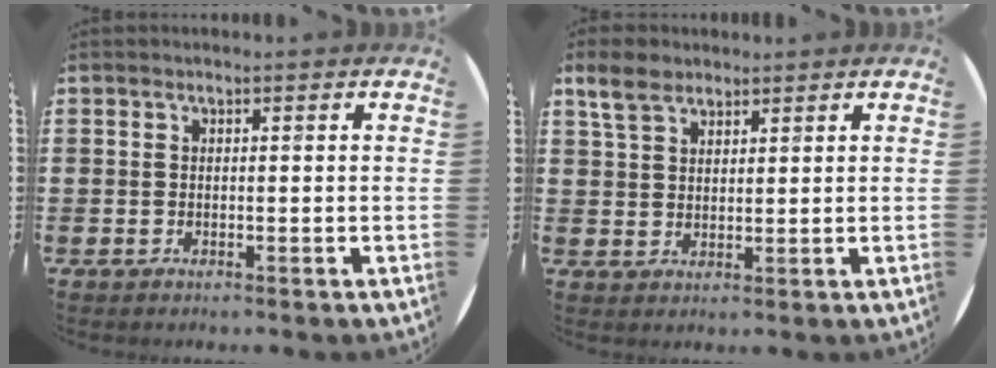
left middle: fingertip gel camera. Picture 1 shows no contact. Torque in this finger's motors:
{"motor_torque": [0.20, -0.66, 0.37, 0.07]}